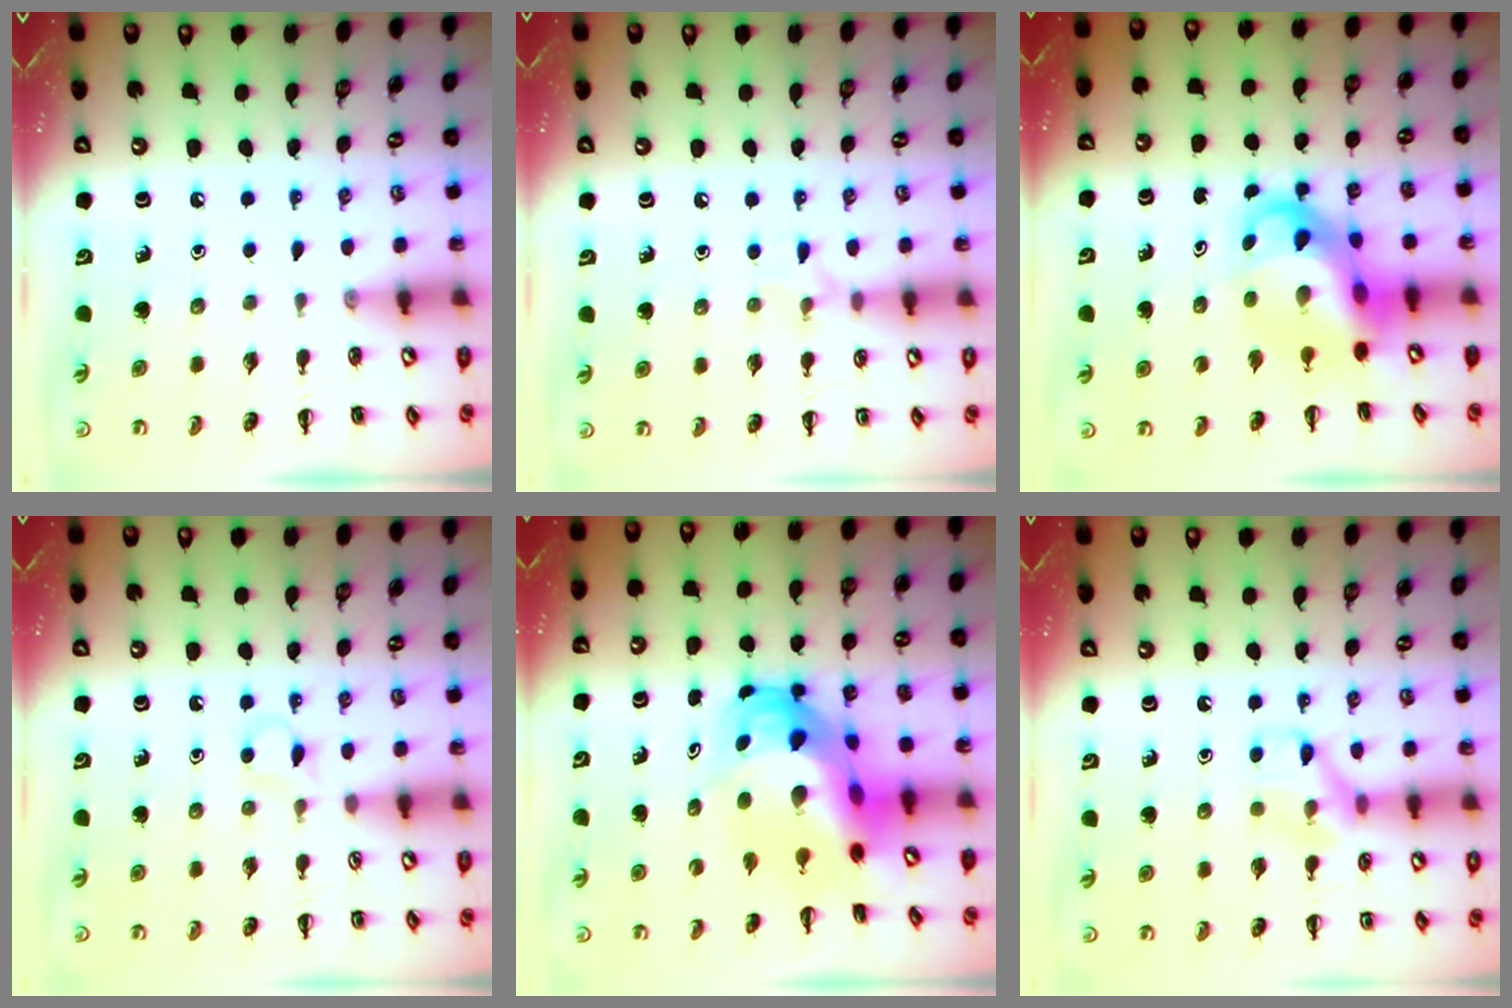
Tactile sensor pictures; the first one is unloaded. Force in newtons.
{"total": 6.1, "press": 5.8, "slide": 1.9}
{"total": 7.5, "press": 7.2, "slide": 2.1}
{"total": 3.6, "press": 3.4, "slide": 1.3}
{"total": 9.0, "press": 8.7, "slide": 2.5}
{"total": 9.5, "press": 9.4, "slide": 0.7}